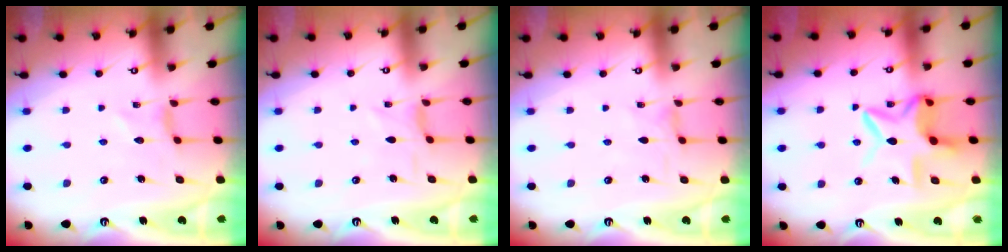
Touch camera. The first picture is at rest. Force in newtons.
{"total": 1.1, "press": 1.0, "slide": 0.4}
{"total": 0.0}
{"total": 12.3, "press": 12.2, "slide": 1.0}